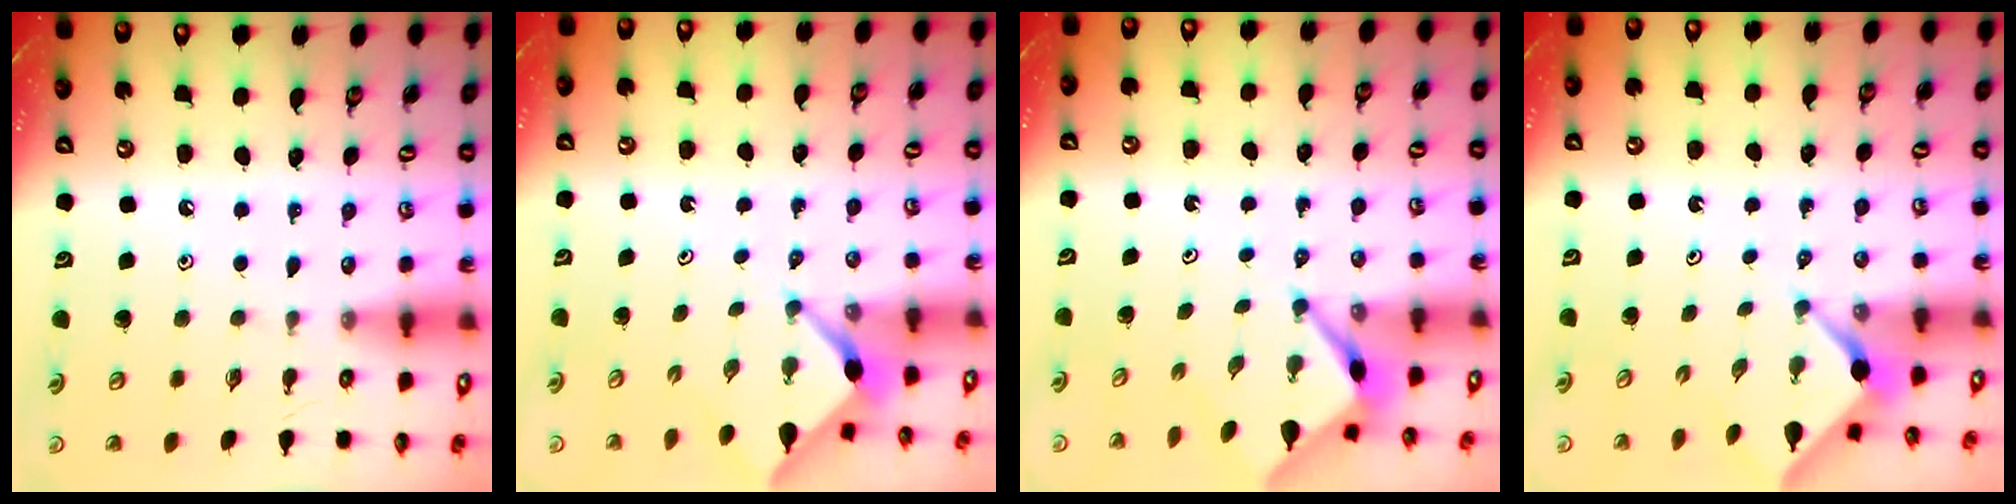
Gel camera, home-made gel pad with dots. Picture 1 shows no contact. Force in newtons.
{"total": 2.6, "press": 2.6, "slide": 0.3}
{"total": 3.1, "press": 3.1, "slide": 0.1}
{"total": 2.3, "press": 2.3, "slide": 0.2}